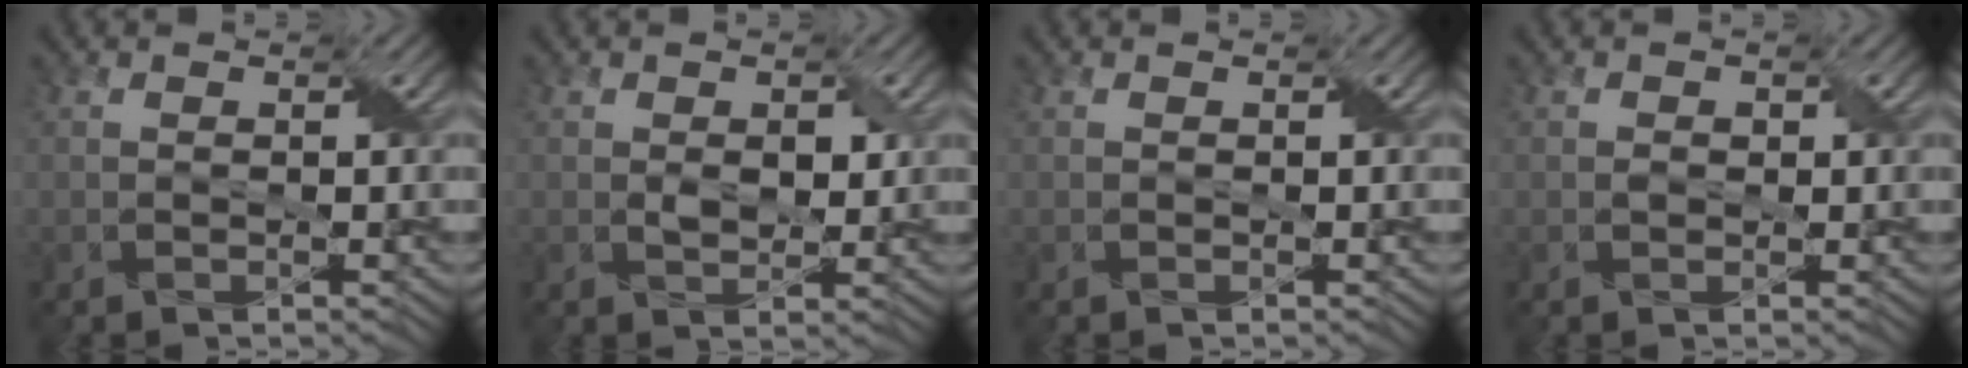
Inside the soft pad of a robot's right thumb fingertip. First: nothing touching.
{"total": 2.5, "force": [0.4, 1.5, 1.9], "torque": [-0.040, -0.005, 0.011]}
{"total": 0.0}
{"total": 0.7, "force": [0.0, 0.6, 0.4], "torque": [-0.008, -0.001, -0.002]}